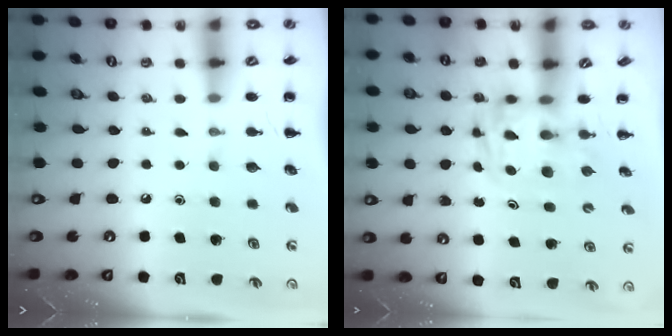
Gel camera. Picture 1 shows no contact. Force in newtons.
{"total": 2.9, "press": 2.9, "slide": 0.5}